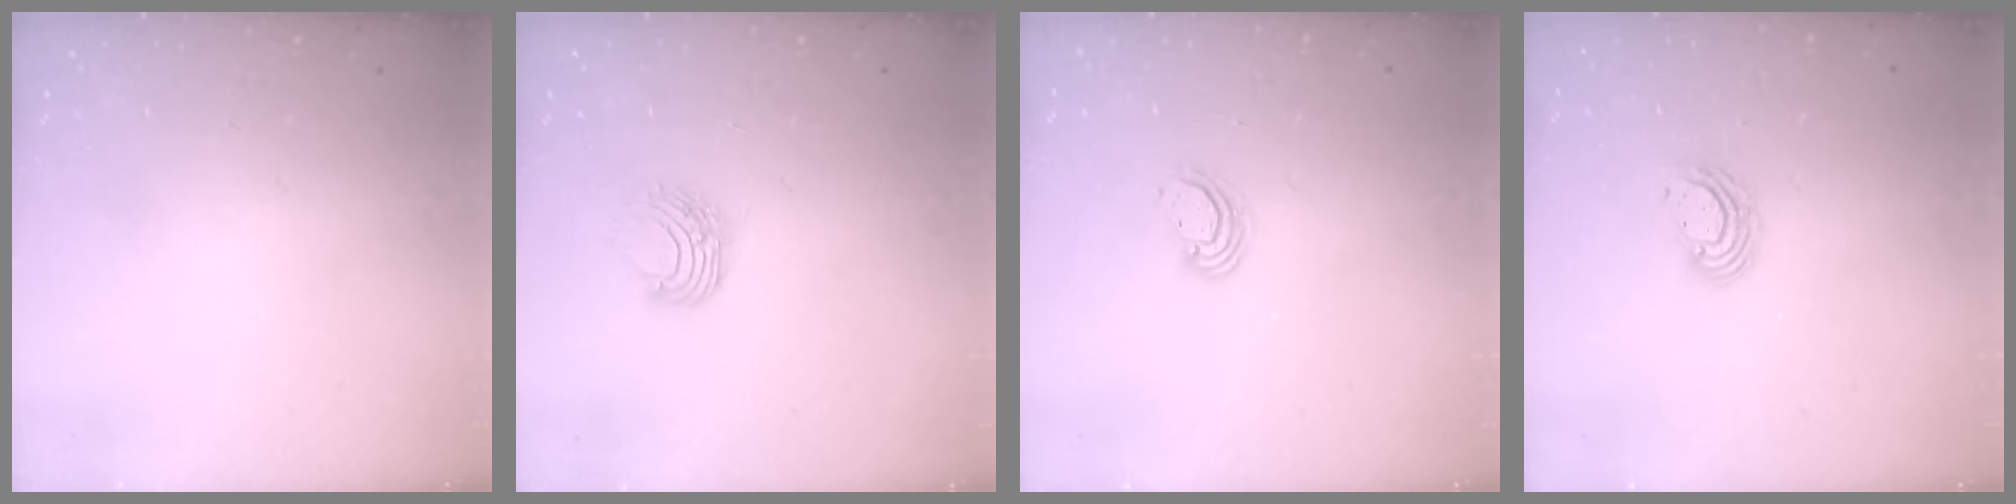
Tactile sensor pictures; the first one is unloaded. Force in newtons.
{"total": 7.5, "press": 7.5, "slide": 0.7}
{"total": 3.8, "press": 3.8, "slide": 0.2}
{"total": 6.0, "press": 6.0, "slide": 0.8}